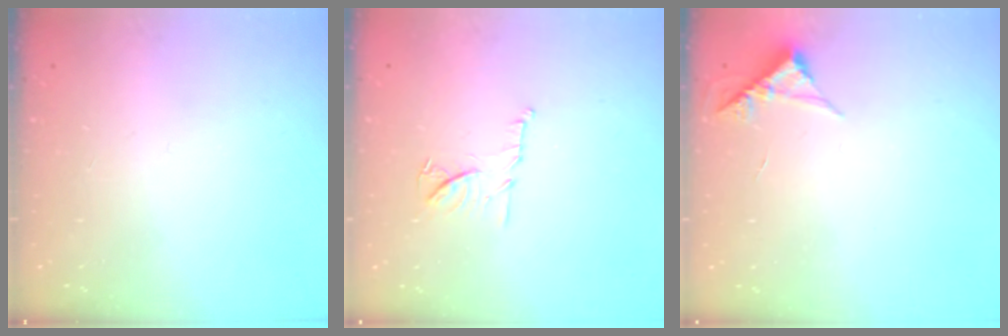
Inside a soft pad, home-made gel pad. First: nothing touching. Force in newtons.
{"total": 9.1, "press": 9.1, "slide": 0.2}
{"total": 4.6, "press": 4.6, "slide": 0.3}